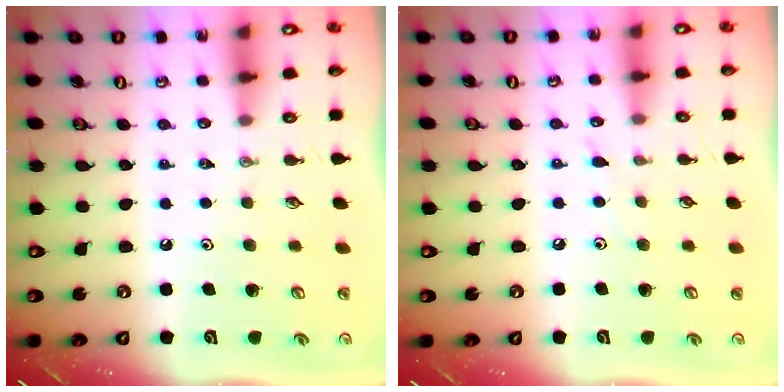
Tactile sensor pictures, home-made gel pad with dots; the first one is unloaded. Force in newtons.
{"total": 3.7, "press": 3.6, "slide": 0.5}